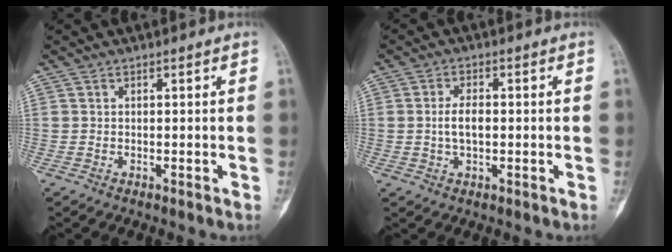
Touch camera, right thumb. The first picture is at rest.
{"total": 4.3, "force": [-0.1, 2.2, 3.7], "torque": [-0.072, 0.005, -0.002]}